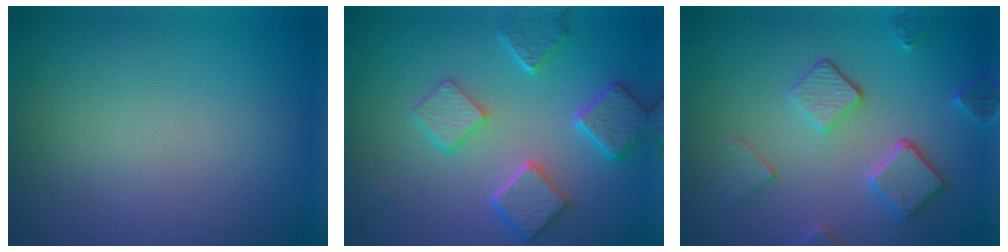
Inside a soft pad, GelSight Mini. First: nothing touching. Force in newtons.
{"total": 5.8, "press": 4.5, "slide": 3.6}
{"total": 5.0, "press": 3.9, "slide": 3.2}